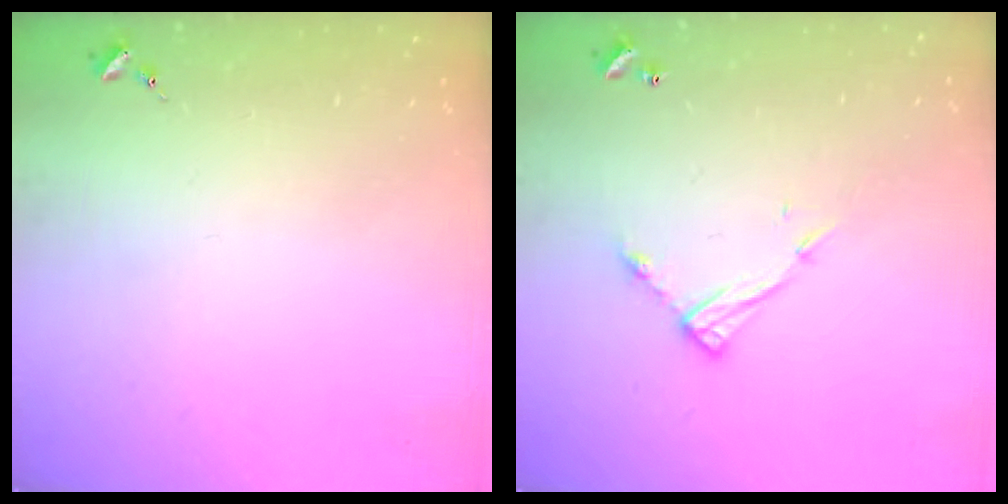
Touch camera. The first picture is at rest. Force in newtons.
{"total": 10.0, "press": 9.9, "slide": 0.5}